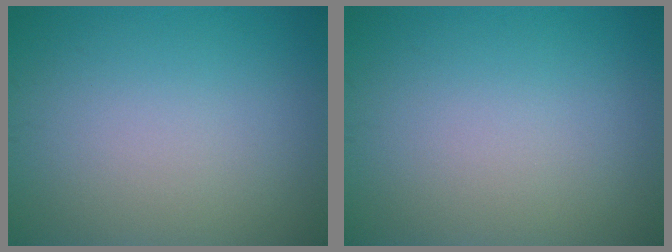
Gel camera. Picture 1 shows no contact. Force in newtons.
{"total": 0.0}